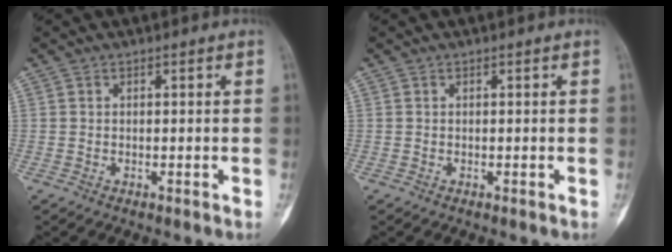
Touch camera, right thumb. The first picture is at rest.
{"total": 0.0}